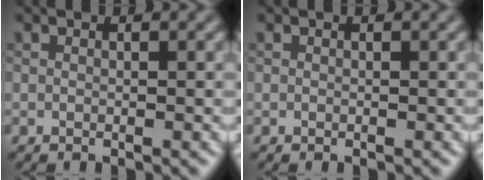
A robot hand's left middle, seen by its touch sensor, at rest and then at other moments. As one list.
[{"total": 0.0}]